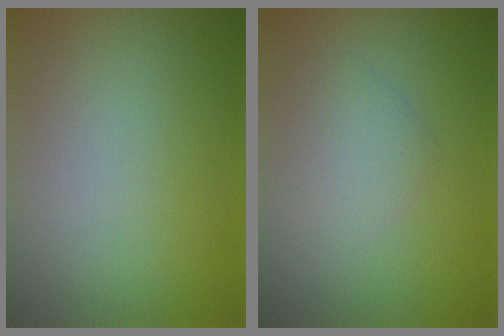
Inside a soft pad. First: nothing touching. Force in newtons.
{"total": 2.1, "press": 2.1, "slide": 0.1}